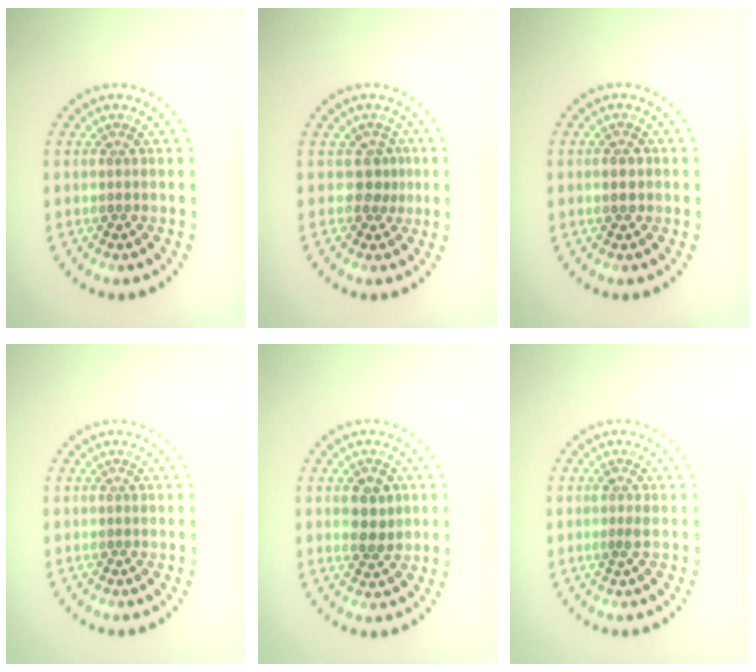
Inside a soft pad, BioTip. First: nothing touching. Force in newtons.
{"total": 1.9, "press": 1.4, "slide": 1.3}
{"total": 1.0, "press": 1.0, "slide": 0.0}
{"total": 0.0}
{"total": 2.8, "press": 2.8, "slide": 0.4}
{"total": 1.1, "press": 0.9, "slide": 0.7}